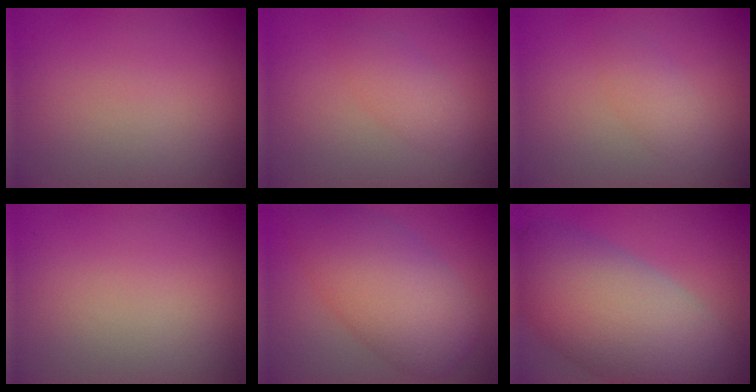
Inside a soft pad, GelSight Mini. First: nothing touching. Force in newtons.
{"total": 1.9, "press": 1.9, "slide": 0.2}
{"total": 1.5, "press": 1.5, "slide": 0.0}
{"total": 0.0}
{"total": 8.0, "press": 8.0, "slide": 0.3}
{"total": 11.7, "press": 11.7, "slide": 0.6}